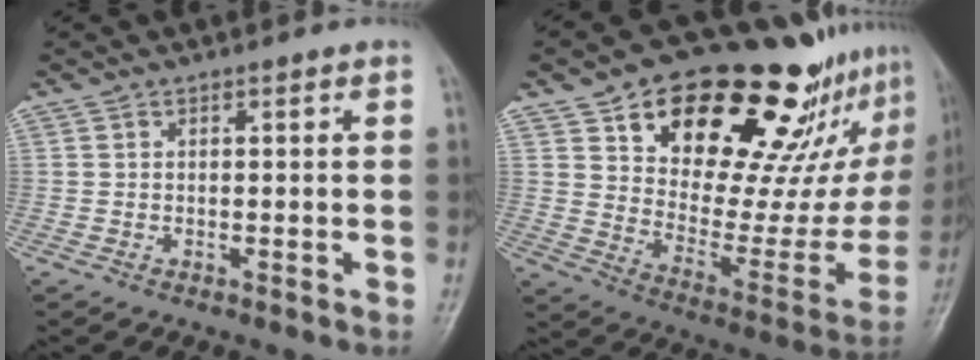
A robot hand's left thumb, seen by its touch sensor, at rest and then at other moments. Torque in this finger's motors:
{"motor_torque": [0.38, 0.52, 1.59, -1.18, 0.08]}